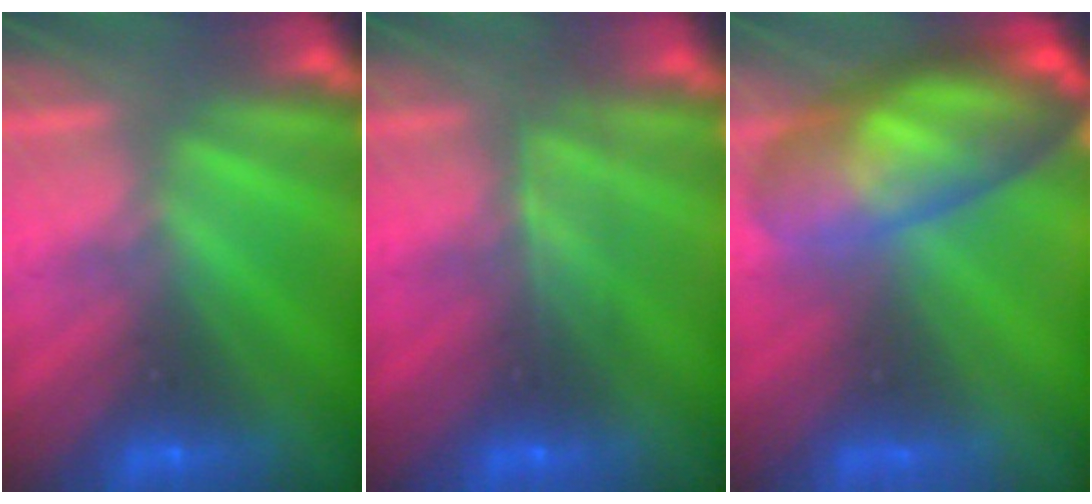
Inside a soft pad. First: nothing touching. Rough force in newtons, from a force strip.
{"total": 2.4}
{"total": 7.6}